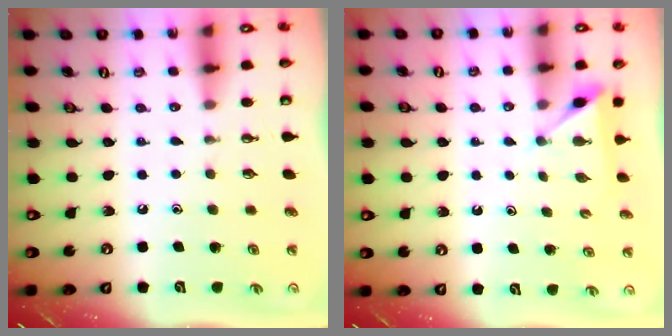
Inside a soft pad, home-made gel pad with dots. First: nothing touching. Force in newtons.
{"total": 3.3, "press": 3.3, "slide": 0.4}